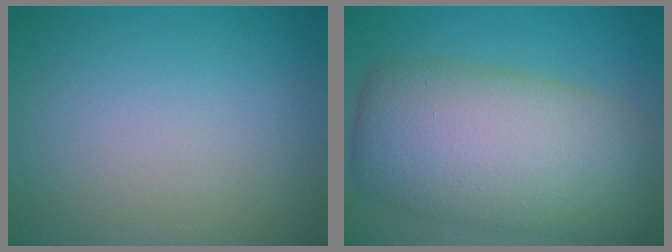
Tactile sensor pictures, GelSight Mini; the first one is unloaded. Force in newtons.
{"total": 12.0, "press": 12.0, "slide": 0.5}